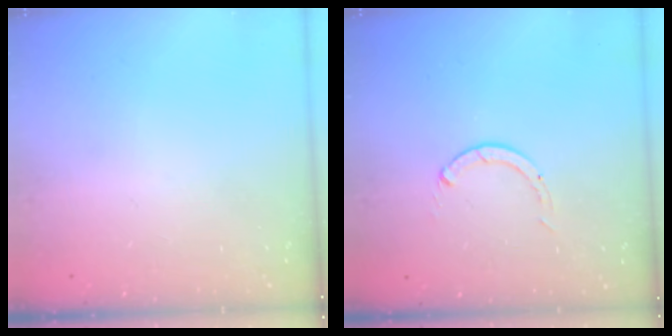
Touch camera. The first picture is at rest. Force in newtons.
{"total": 0.0}